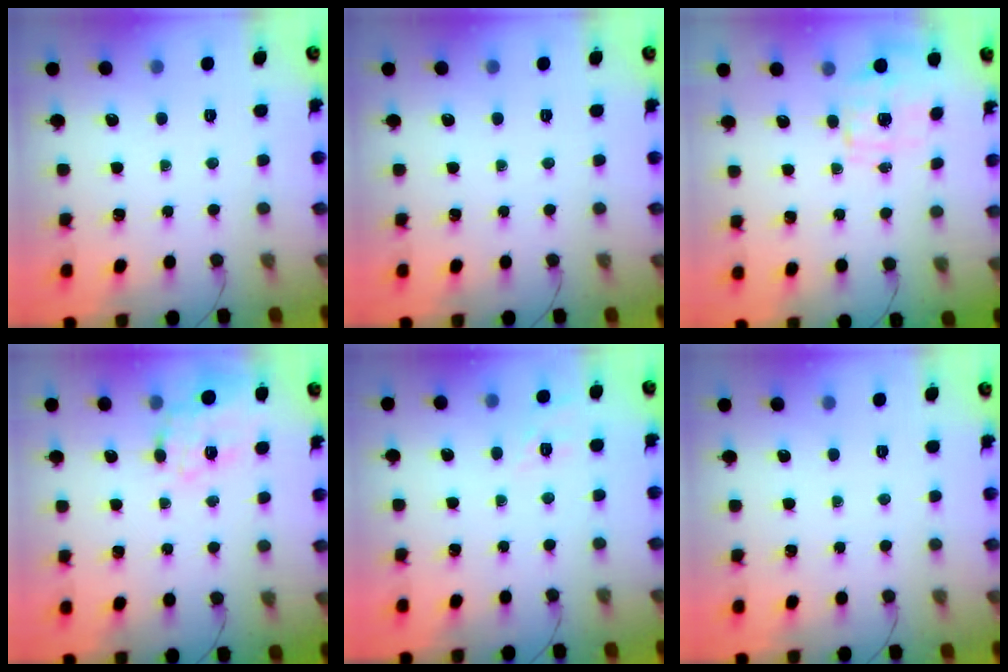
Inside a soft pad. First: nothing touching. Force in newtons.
{"total": 0.0}
{"total": 1.8, "press": 1.7, "slide": 0.6}
{"total": 13.6, "press": 13.3, "slide": 2.8}
{"total": 2.1, "press": 1.4, "slide": 1.5}
{"total": 0.0}